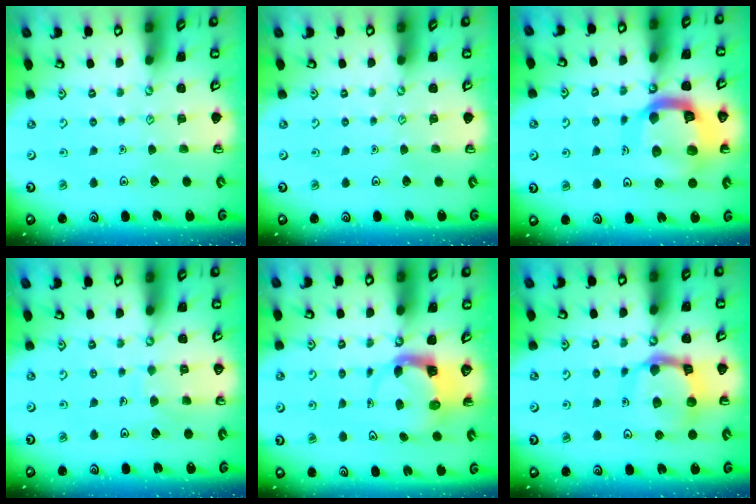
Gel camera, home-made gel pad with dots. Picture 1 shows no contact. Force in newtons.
{"total": 0.0}
{"total": 17.9, "press": 17.8, "slide": 1.9}
{"total": 5.9, "press": 5.9, "slide": 0.2}
{"total": 3.7, "press": 3.6, "slide": 0.6}
{"total": 13.0, "press": 12.9, "slide": 1.5}